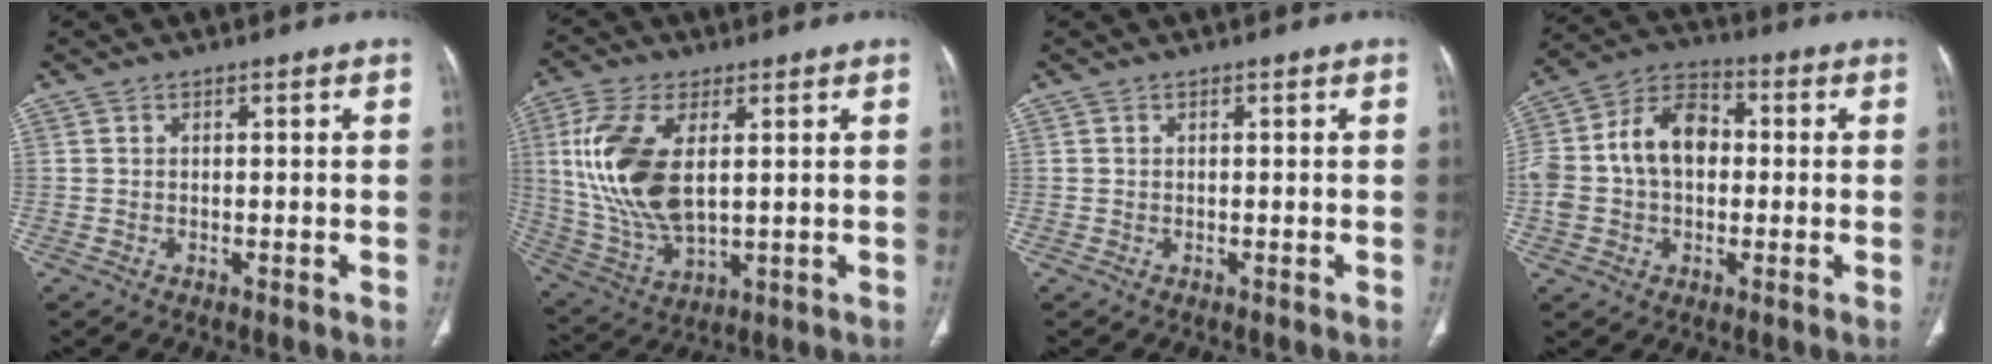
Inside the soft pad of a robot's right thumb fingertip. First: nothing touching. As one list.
[{"total": 16.3, "force": [3.0, 8.3, 13.7], "torque": [-0.296, -0.012, 0.070]}, {"total": 0.0}, {"total": 14.2, "force": [0.5, 9.9, 10.2], "torque": [-0.179, 0.040, 0.002]}]